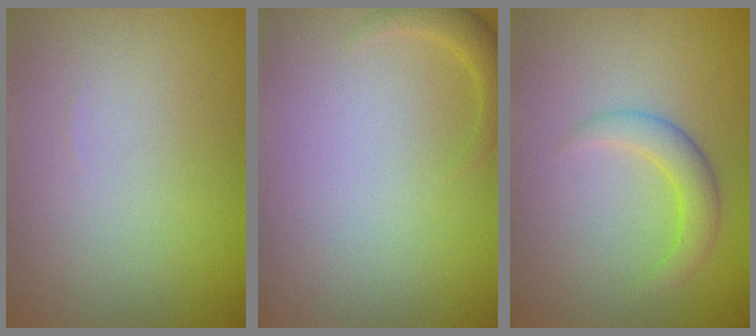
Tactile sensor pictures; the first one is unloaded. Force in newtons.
{"total": 1.5, "press": 1.5, "slide": 0.0}
{"total": 2.5, "press": 2.5, "slide": 0.0}